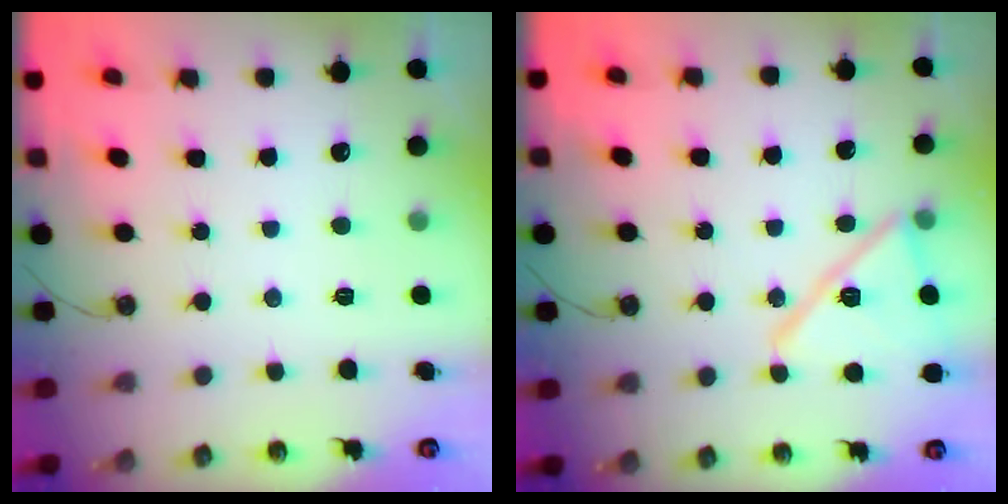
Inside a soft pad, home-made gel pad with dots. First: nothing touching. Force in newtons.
{"total": 15.0, "press": 15.0, "slide": 0.5}